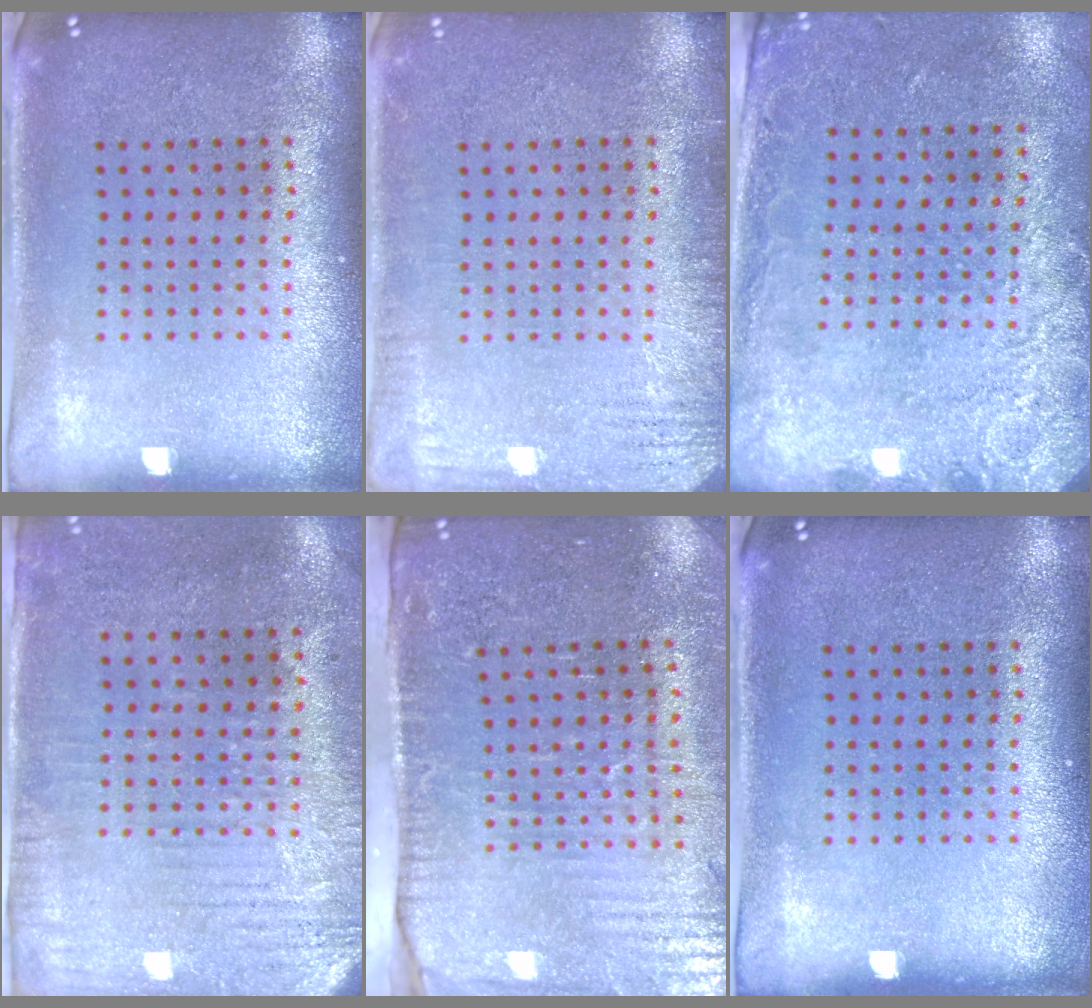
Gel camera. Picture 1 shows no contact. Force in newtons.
{"total": 2.5, "press": 2.5, "slide": 0.4}
{"total": 2.6, "press": 1.9, "slide": 1.8}
{"total": 3.0, "press": 2.5, "slide": 1.6}
{"total": 4.4, "press": 3.8, "slide": 2.3}
{"total": 0.0}